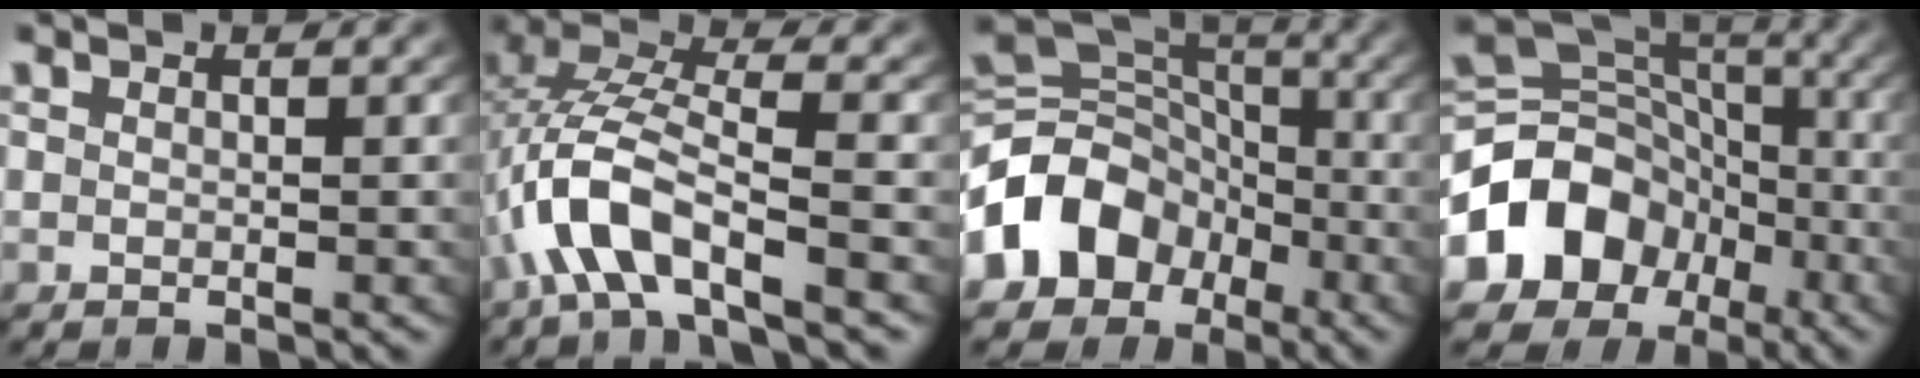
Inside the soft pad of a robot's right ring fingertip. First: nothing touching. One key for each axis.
{"total": 6.9, "fx": -0.9, "fy": 4.3, "fz": 5.4, "tx": -0.144, "ty": -0.012, "tz": -0.013}
{"total": 13.2, "fx": -3.1, "fy": 11.4, "fz": 6.1, "tx": -0.138, "ty": -0.038, "tz": -0.044}
{"total": 15.2, "fx": -4.0, "fy": 12.9, "fz": 6.9, "tx": -0.142, "ty": -0.046, "tz": -0.055}